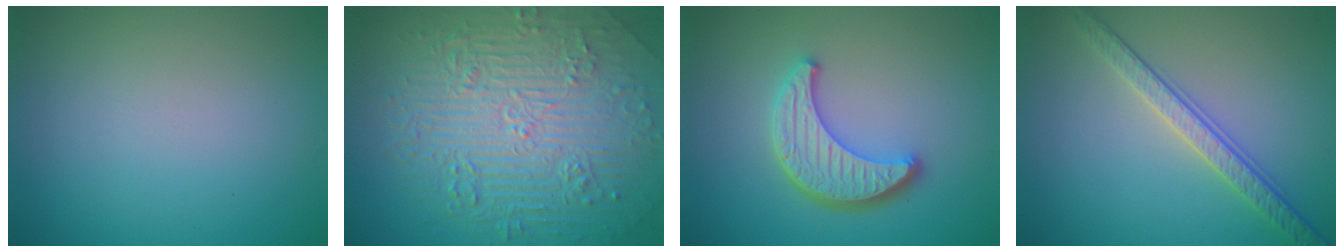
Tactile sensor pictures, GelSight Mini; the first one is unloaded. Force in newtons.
{"total": 11.0, "press": 7.3, "slide": 8.3}
{"total": 4.5, "press": 3.7, "slide": 2.6}
{"total": 3.6, "press": 3.3, "slide": 1.4}